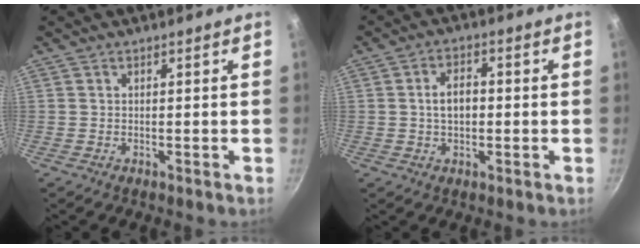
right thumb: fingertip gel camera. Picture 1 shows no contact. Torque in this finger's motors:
{"motor_torque": [-0.05, -0.01, 0.60, -0.09, 0.12]}